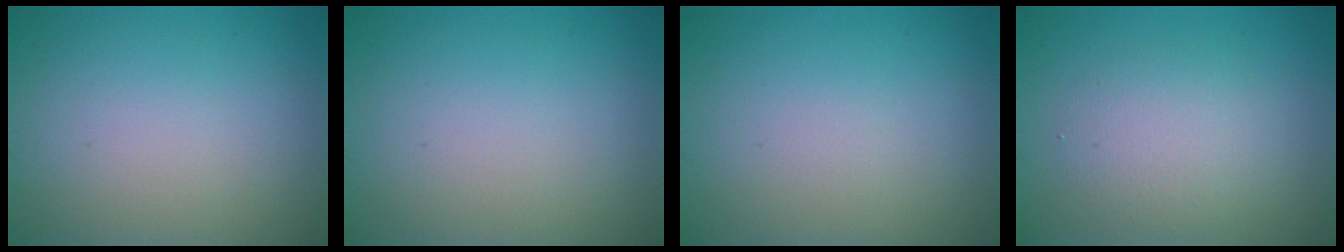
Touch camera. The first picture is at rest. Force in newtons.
{"total": 0.0}
{"total": 0.0}
{"total": 2.8, "press": 2.8, "slide": 0.2}